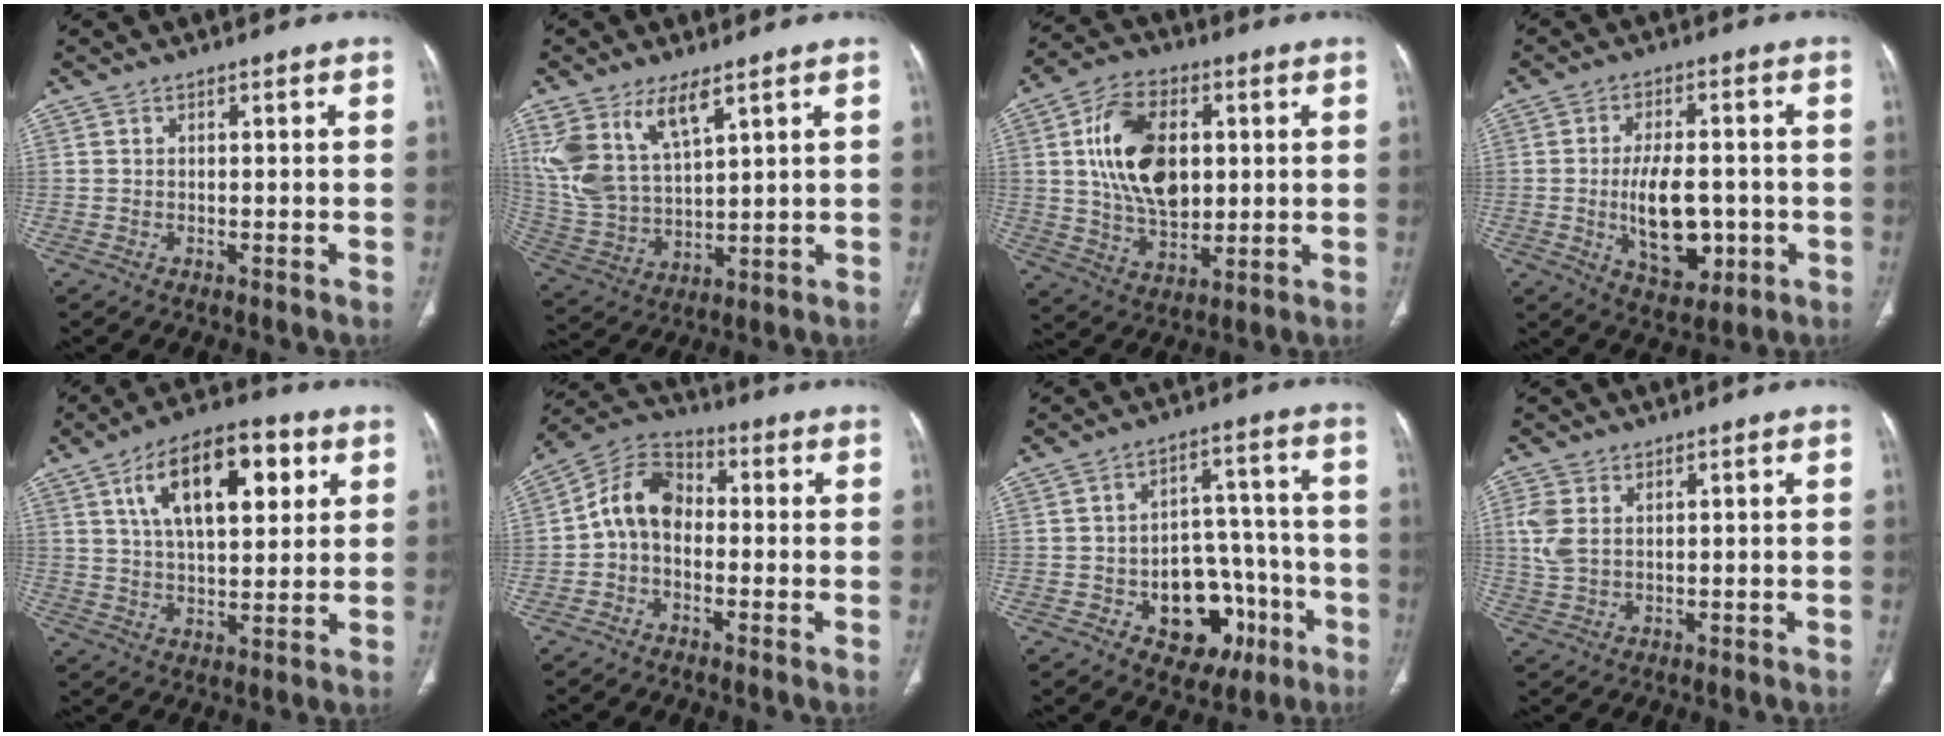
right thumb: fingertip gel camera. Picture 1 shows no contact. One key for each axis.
{"total": 13.2, "fx": 7.2, "fy": 5.8, "fz": 9.3, "tx": -0.190, "ty": -0.023, "tz": 0.160}
{"total": 16.6, "fx": 3.1, "fy": 10.4, "fz": 12.5, "tx": -0.197, "ty": -0.006, "tz": 0.057}
{"total": 11.9, "fx": -1.9, "fy": 6.3, "fz": 9.9, "tx": -0.141, "ty": 0.000, "tz": -0.018}
{"total": 17.2, "fx": 6.7, "fy": 8.2, "fz": 13.6, "tx": -0.191, "ty": -0.006, "tz": 0.108}
{"total": 9.3, "fx": -0.9, "fy": 6.7, "fz": 6.3, "tx": -0.095, "ty": 0.032, "tz": -0.035}
{"total": 14.8, "fx": -5.7, "fy": 10.1, "fz": 9.2, "tx": -0.076, "ty": 0.051, "tz": -0.067}
{"total": 5.2, "fx": 1.6, "fy": 3.3, "fz": 3.7, "tx": -0.091, "ty": 0.003, "tz": 0.036}